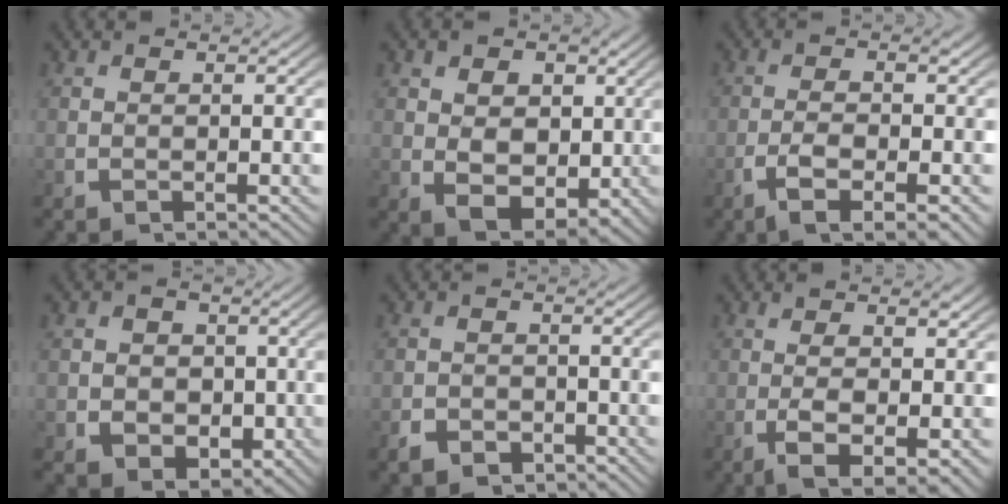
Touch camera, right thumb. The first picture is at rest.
{"total": 7.8, "force": [1.0, 5.9, 5.0], "torque": [-0.106, -0.043, 0.029]}
{"total": 5.1, "force": [-2.1, 1.9, 4.3], "torque": [-0.092, -0.016, -0.028]}
{"total": 6.2, "force": [-0.5, 5.0, 3.5], "torque": [-0.062, -0.031, 0.004]}
{"total": 2.6, "force": [-2.0, 1.5, 0.7], "torque": [-0.007, -0.011, -0.034]}
{"total": 5.6, "force": [-1.5, 2.6, 4.8], "torque": [-0.103, -0.029, -0.010]}